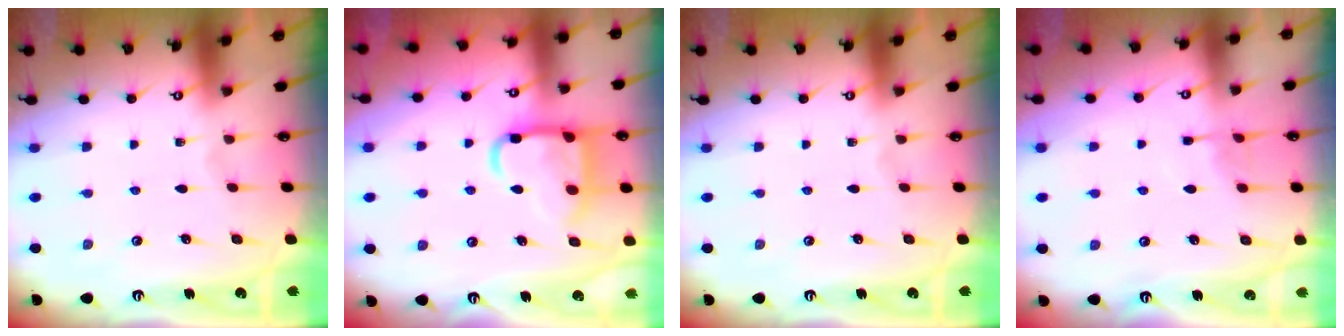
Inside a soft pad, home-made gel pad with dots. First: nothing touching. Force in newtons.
{"total": 14.5, "press": 14.4, "slide": 1.5}
{"total": 0.0}
{"total": 3.6, "press": 3.6, "slide": 0.6}